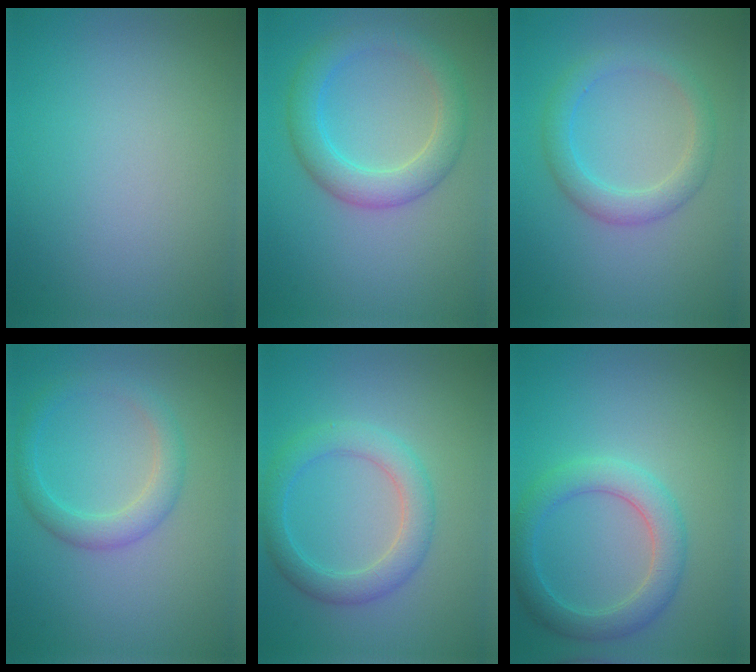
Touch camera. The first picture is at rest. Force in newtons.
{"total": 4.3, "press": 4.3, "slide": 0.2}
{"total": 2.9, "press": 2.9, "slide": 0.1}
{"total": 2.7, "press": 2.7, "slide": 0.1}
{"total": 3.7, "press": 3.7, "slide": 0.2}
{"total": 3.9, "press": 3.9, "slide": 0.1}